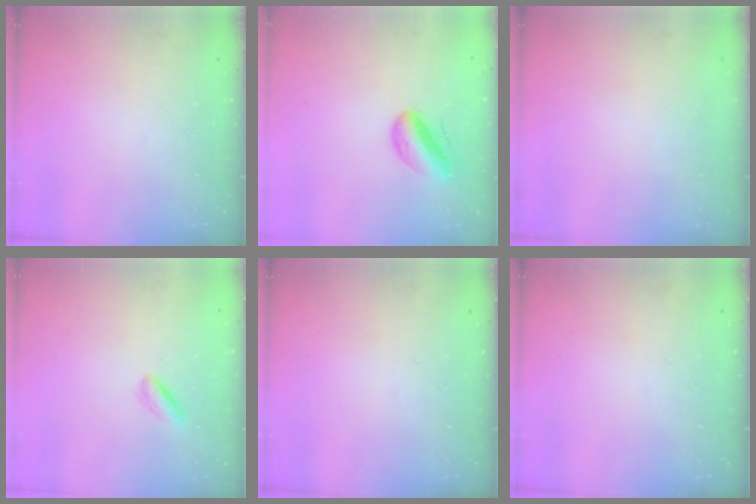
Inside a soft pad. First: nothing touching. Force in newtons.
{"total": 8.3, "press": 7.8, "slide": 2.8}
{"total": 0.0}
{"total": 2.9, "press": 2.7, "slide": 1.1}
{"total": 0.0}
{"total": 0.0}